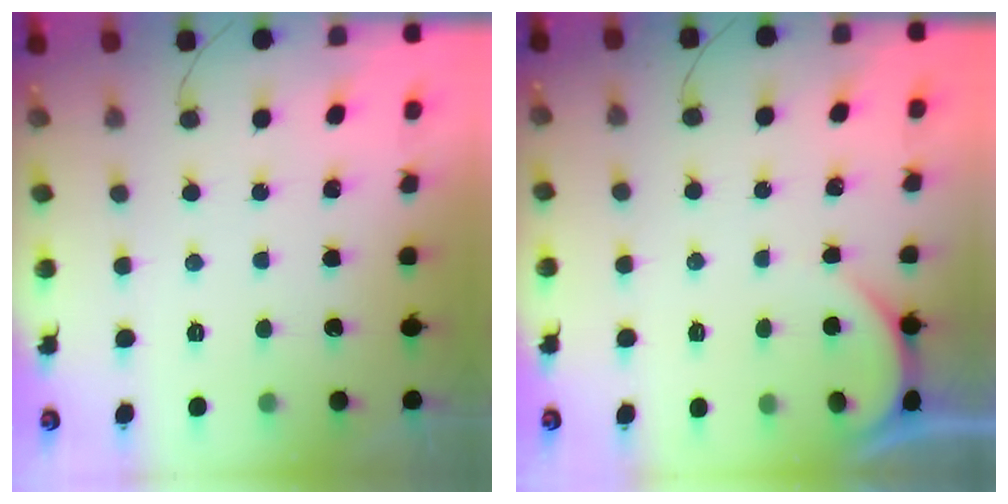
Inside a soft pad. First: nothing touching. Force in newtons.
{"total": 1.6, "press": 1.6, "slide": 0.2}